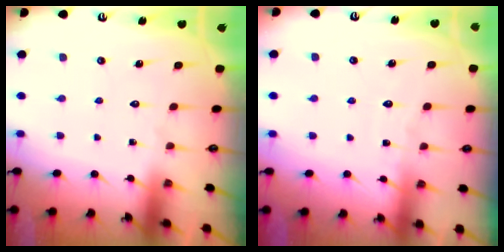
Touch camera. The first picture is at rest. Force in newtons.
{"total": 3.2, "press": 3.2, "slide": 0.4}